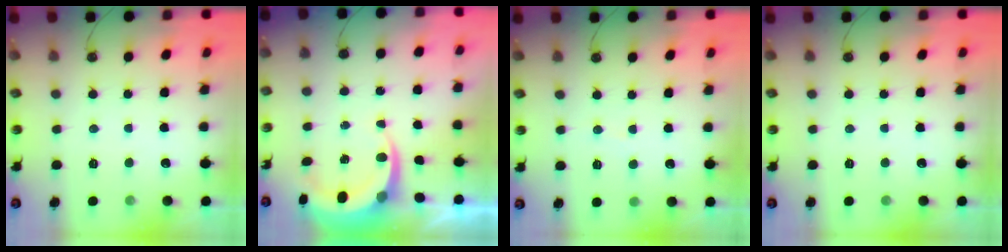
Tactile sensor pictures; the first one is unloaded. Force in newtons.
{"total": 6.4, "press": 6.2, "slide": 1.6}
{"total": 3.7, "press": 3.6, "slide": 0.2}
{"total": 0.0}